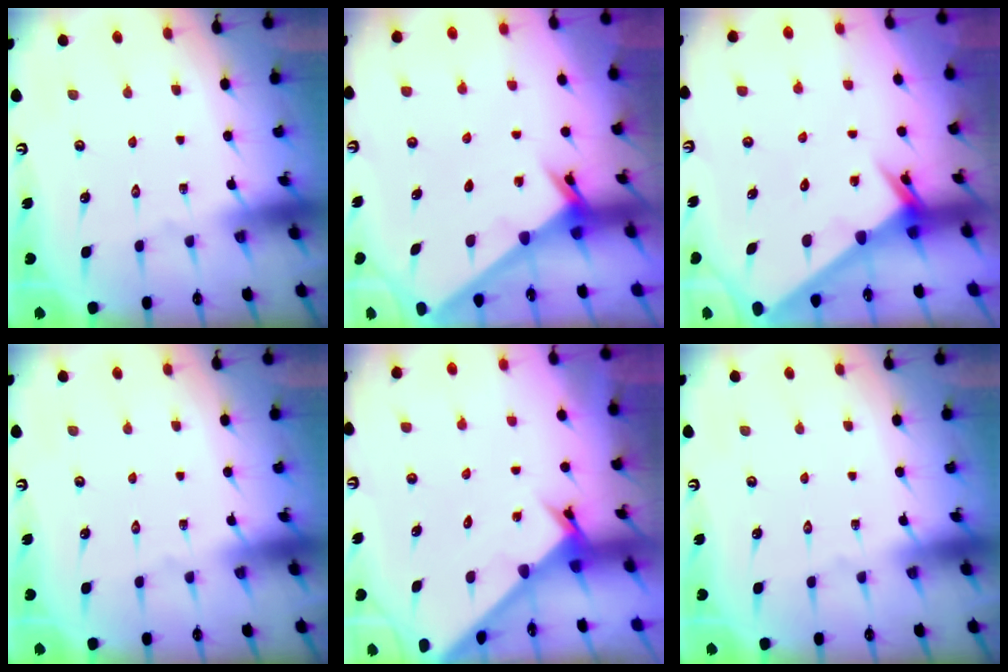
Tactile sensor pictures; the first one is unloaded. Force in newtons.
{"total": 2.6, "press": 2.6, "slide": 0.2}
{"total": 2.8, "press": 2.8, "slide": 0.1}
{"total": 0.0}
{"total": 2.7, "press": 2.7, "slide": 0.3}
{"total": 0.0}